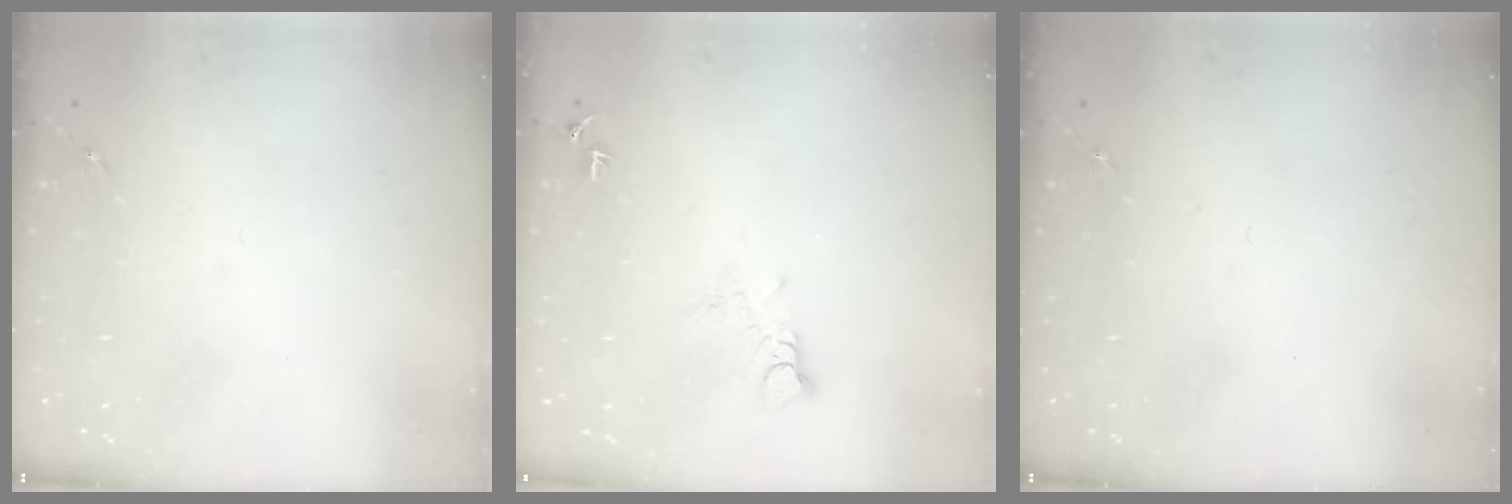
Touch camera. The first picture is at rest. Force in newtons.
{"total": 4.7, "press": 4.7, "slide": 0.3}
{"total": 0.0}